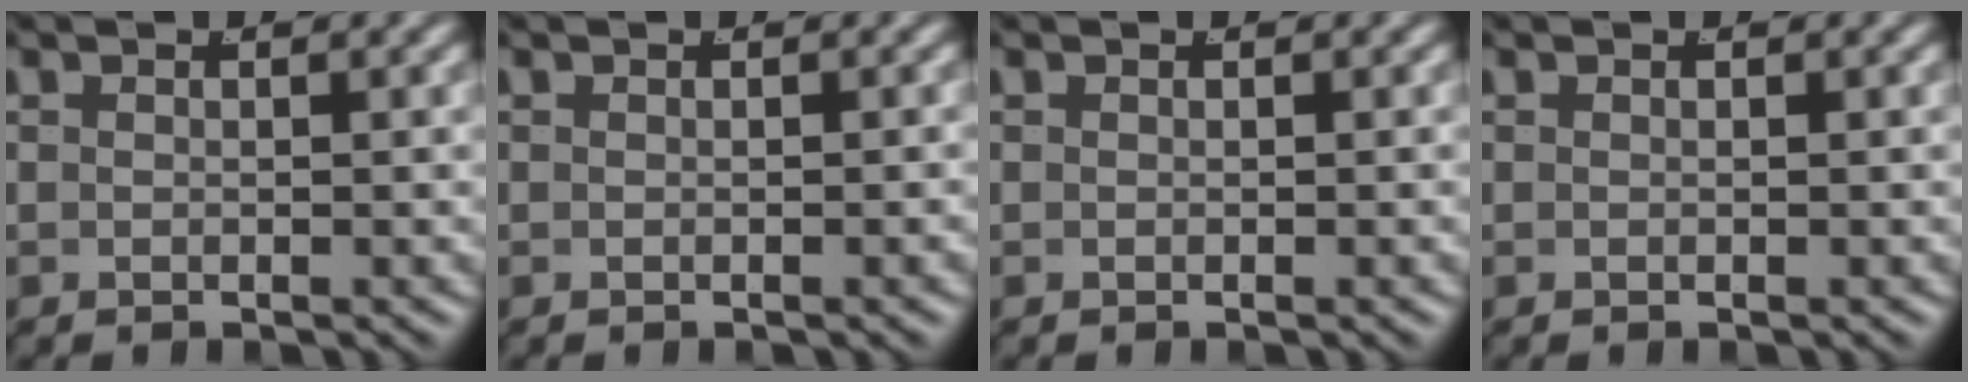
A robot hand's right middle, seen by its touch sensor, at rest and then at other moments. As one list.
[{"total": 0.0}, {"total": 0.0}, {"total": 0.0}]